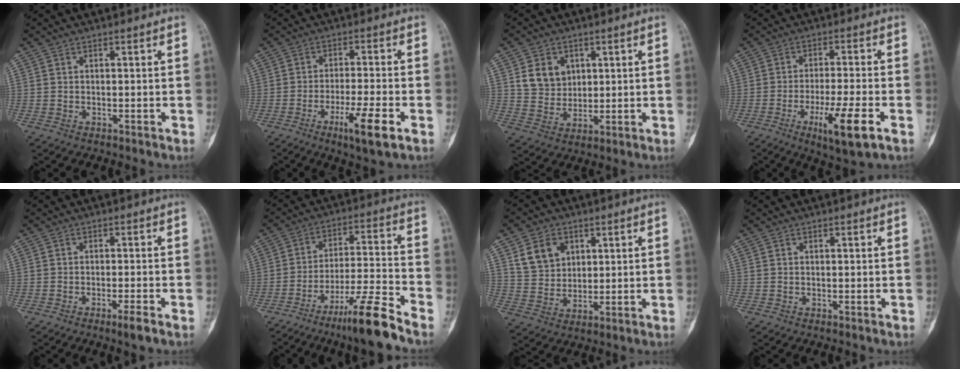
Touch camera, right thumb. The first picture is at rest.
{"total": 8.2, "force": [-3.9, 0.9, 7.2], "torque": [-0.135, 0.006, -0.062]}
{"total": 7.4, "force": [2.6, 6.1, 3.4], "torque": [-0.032, -0.016, 0.055]}
{"total": 10.2, "force": [-4.3, 1.5, 9.1], "torque": [-0.165, -0.001, -0.067]}
{"total": 2.5, "force": [-1.6, 0.0, 1.9], "torque": [-0.037, 0.003, -0.029]}
{"total": 11.8, "force": [-9.0, 0.1, 7.7], "torque": [-0.137, 0.063, -0.154]}
{"total": 8.1, "force": [3.6, 6.2, 3.7], "torque": [-0.044, -0.016, 0.073]}
{"total": 0.0}